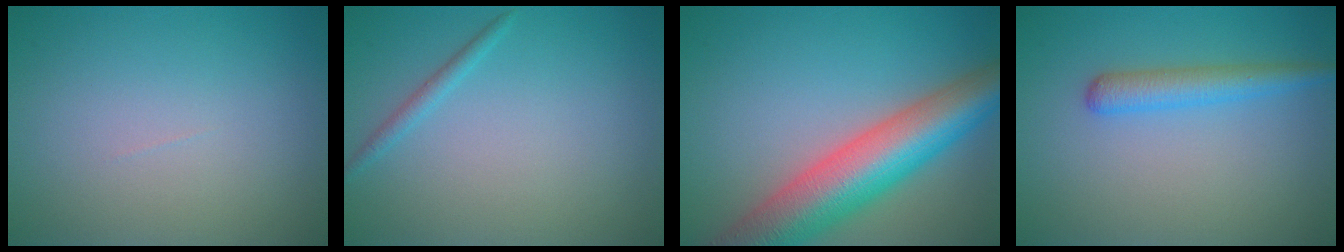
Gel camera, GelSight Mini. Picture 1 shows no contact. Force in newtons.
{"total": 1.1, "press": 1.1, "slide": 0.0}
{"total": 10.5, "press": 10.4, "slide": 0.6}
{"total": 2.8, "press": 2.8, "slide": 0.1}